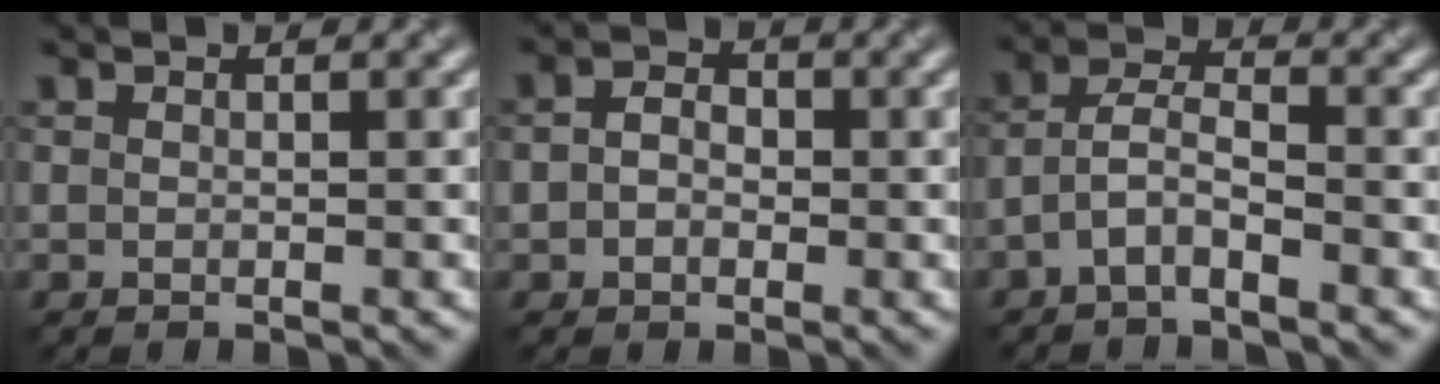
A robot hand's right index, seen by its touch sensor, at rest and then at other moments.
{"total": 2.4, "force": [-0.1, 1.8, 1.5], "torque": [-0.022, 0.005, -0.014]}
{"total": 2.8, "force": [-1.6, 0.8, 2.1], "torque": [-0.046, 0.009, -0.041]}